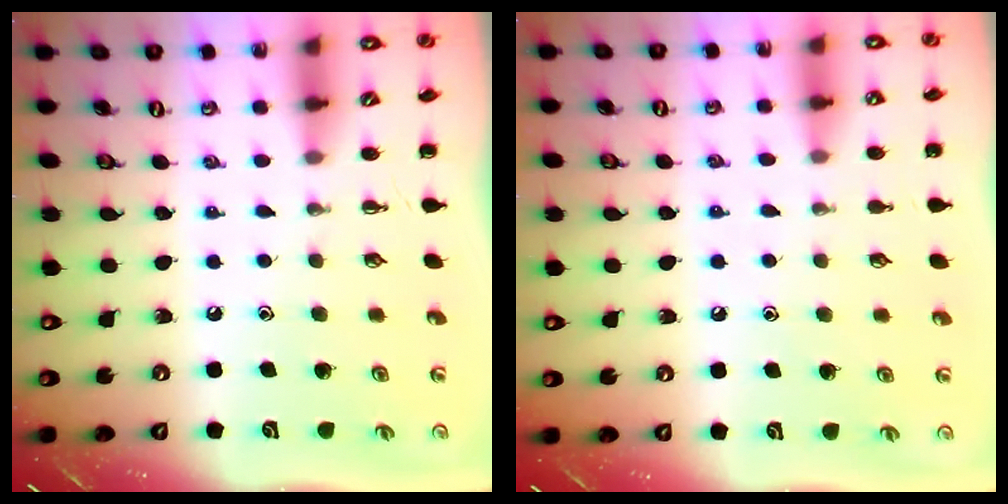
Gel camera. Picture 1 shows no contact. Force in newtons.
{"total": 5.0, "press": 4.7, "slide": 1.5}